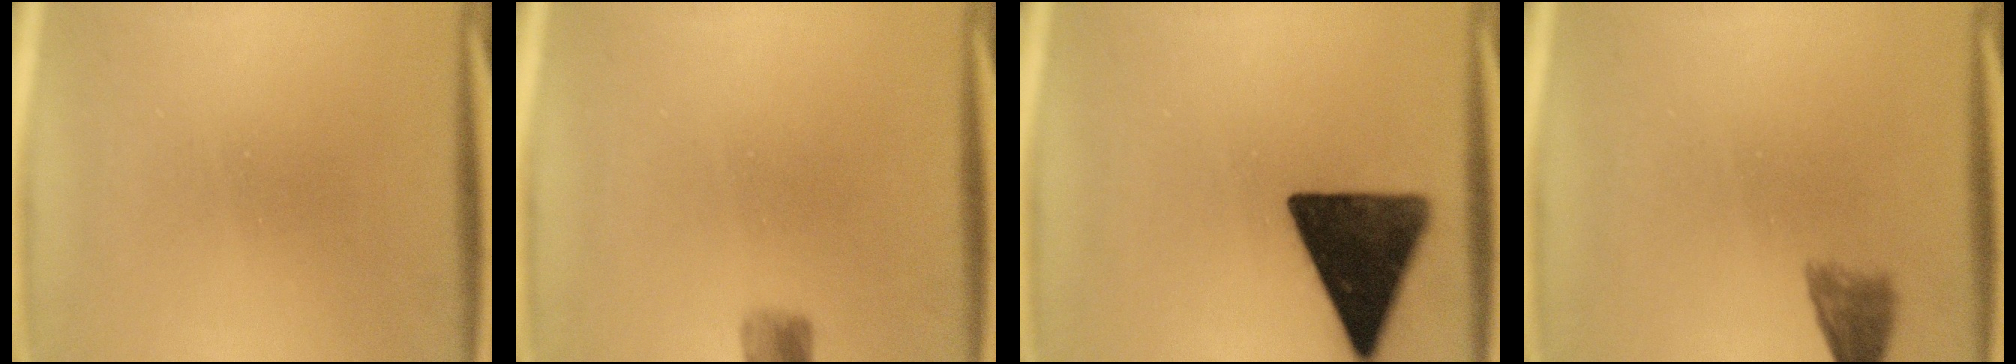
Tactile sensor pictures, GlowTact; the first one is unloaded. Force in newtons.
{"total": 2.4}
{"total": 14.0}
{"total": 3.0}